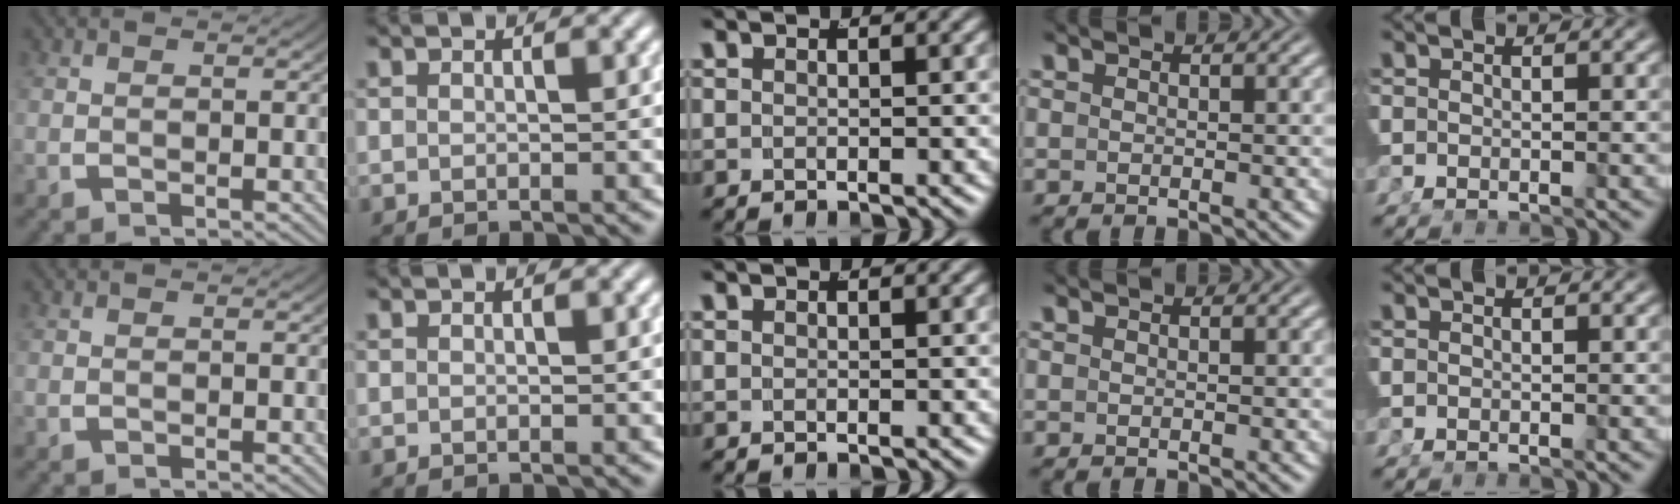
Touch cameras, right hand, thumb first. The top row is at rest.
{}